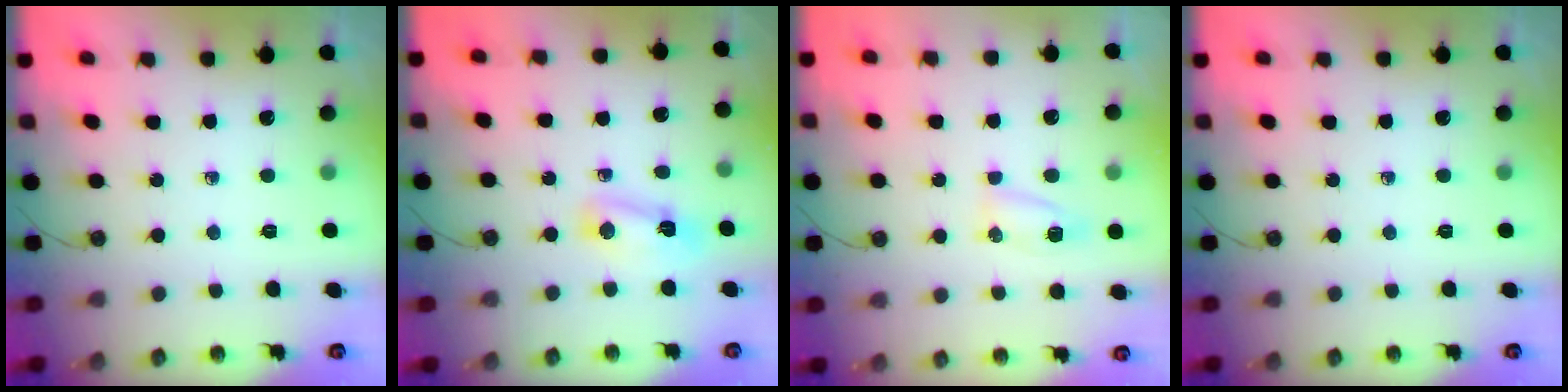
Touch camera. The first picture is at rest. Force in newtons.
{"total": 4.7, "press": 4.7, "slide": 0.5}
{"total": 5.2, "press": 5.2, "slide": 0.5}
{"total": 0.0}